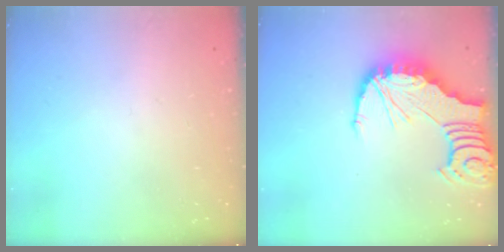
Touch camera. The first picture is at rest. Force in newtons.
{"total": 7.8, "press": 7.7, "slide": 0.9}